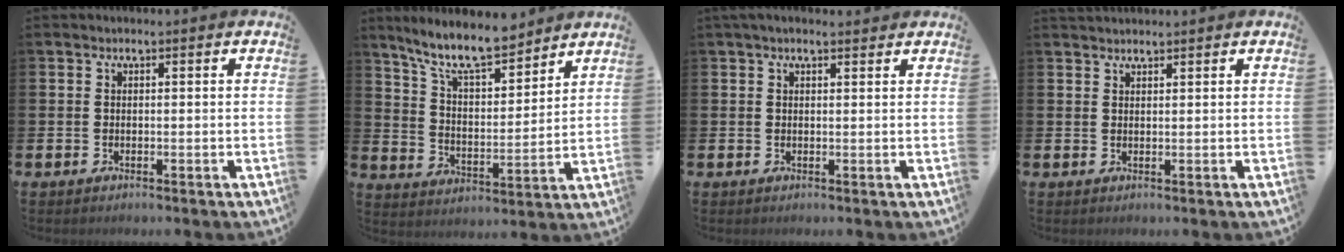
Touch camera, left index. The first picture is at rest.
{"total": 10.0, "force": [8.9, 2.1, 4.1], "torque": [-0.108, -0.045, 0.159]}
{"total": 1.5, "force": [1.2, 0.5, 0.8], "torque": [-0.016, 0.006, 0.021]}
{"total": 1.5, "force": [1.5, 0.3, 0.0], "torque": [-0.001, 0.000, 0.028]}